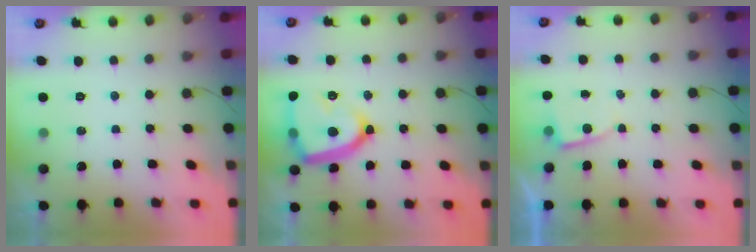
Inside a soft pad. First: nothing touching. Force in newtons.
{"total": 18.7, "press": 18.6, "slide": 1.7}
{"total": 2.8, "press": 2.8, "slide": 0.2}